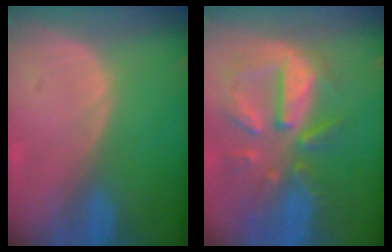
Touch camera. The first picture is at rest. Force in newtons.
{"total": 10.7, "press": 9.5, "slide": 5.0}